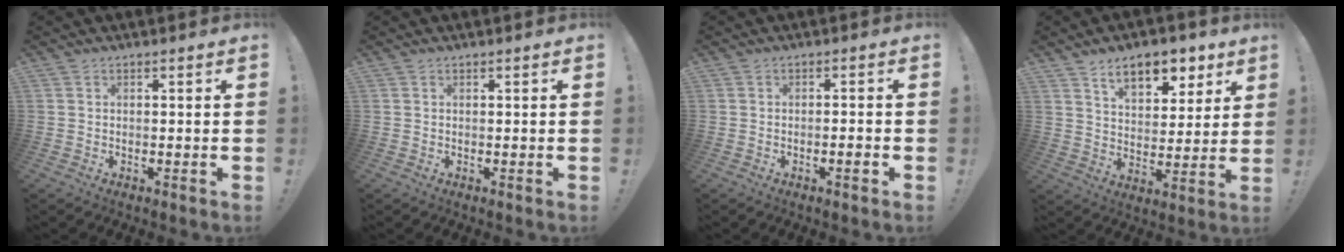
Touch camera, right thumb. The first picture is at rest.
{"total": 0.0}
{"total": 2.5, "force": [-1.1, 0.3, 2.2], "torque": [-0.031, 0.002, -0.019]}
{"total": 12.3, "force": [7.7, 6.3, 7.2], "torque": [-0.106, -0.037, 0.136]}